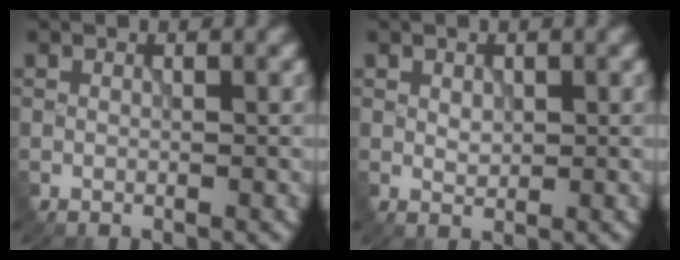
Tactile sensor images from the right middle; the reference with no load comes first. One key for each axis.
{"total": 1.2, "fx": 0.3, "fy": 0.9, "fz": 0.7, "tx": -0.012, "ty": -0.001, "tz": 0.007}